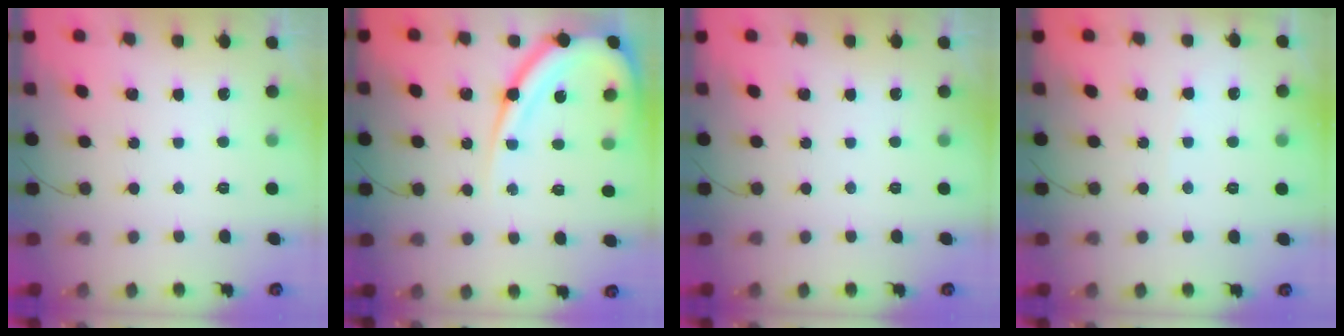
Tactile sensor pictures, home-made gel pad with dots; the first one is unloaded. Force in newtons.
{"total": 15.5, "press": 15.4, "slide": 1.2}
{"total": 0.0}
{"total": 2.5, "press": 2.5, "slide": 0.3}